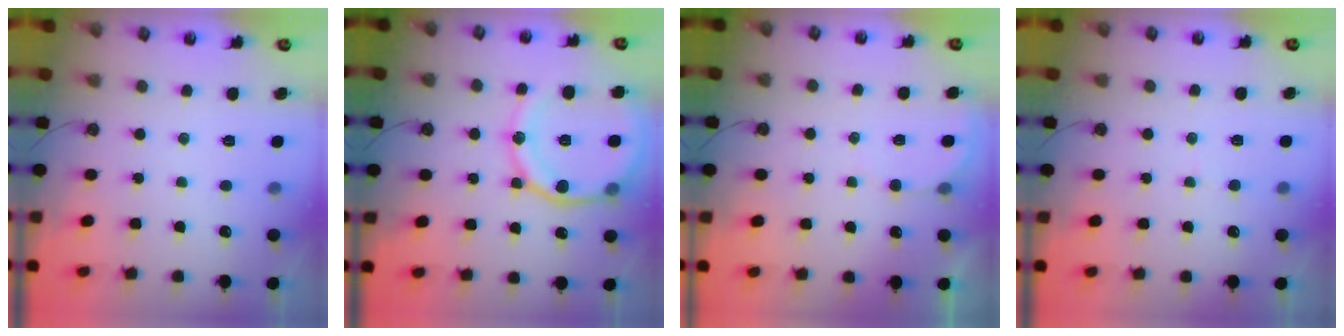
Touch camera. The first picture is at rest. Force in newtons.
{"total": 15.6, "press": 15.5, "slide": 1.8}
{"total": 2.2, "press": 2.2, "slide": 0.2}
{"total": 4.8, "press": 4.8, "slide": 0.4}